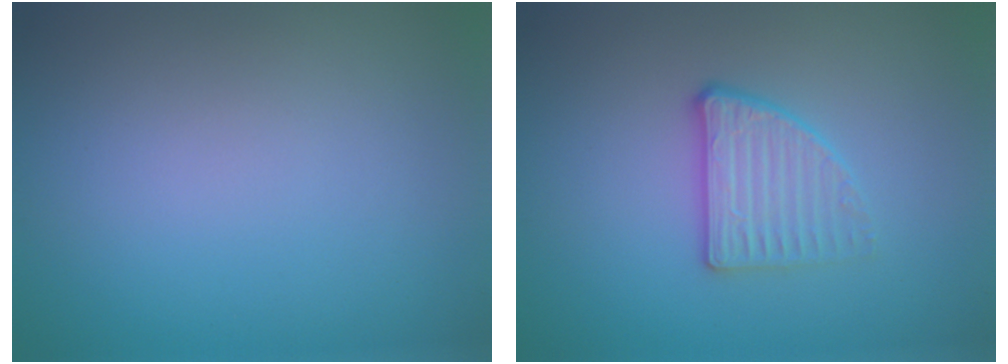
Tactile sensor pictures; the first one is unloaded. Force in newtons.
{"total": 2.7, "press": 2.4, "slide": 1.1}